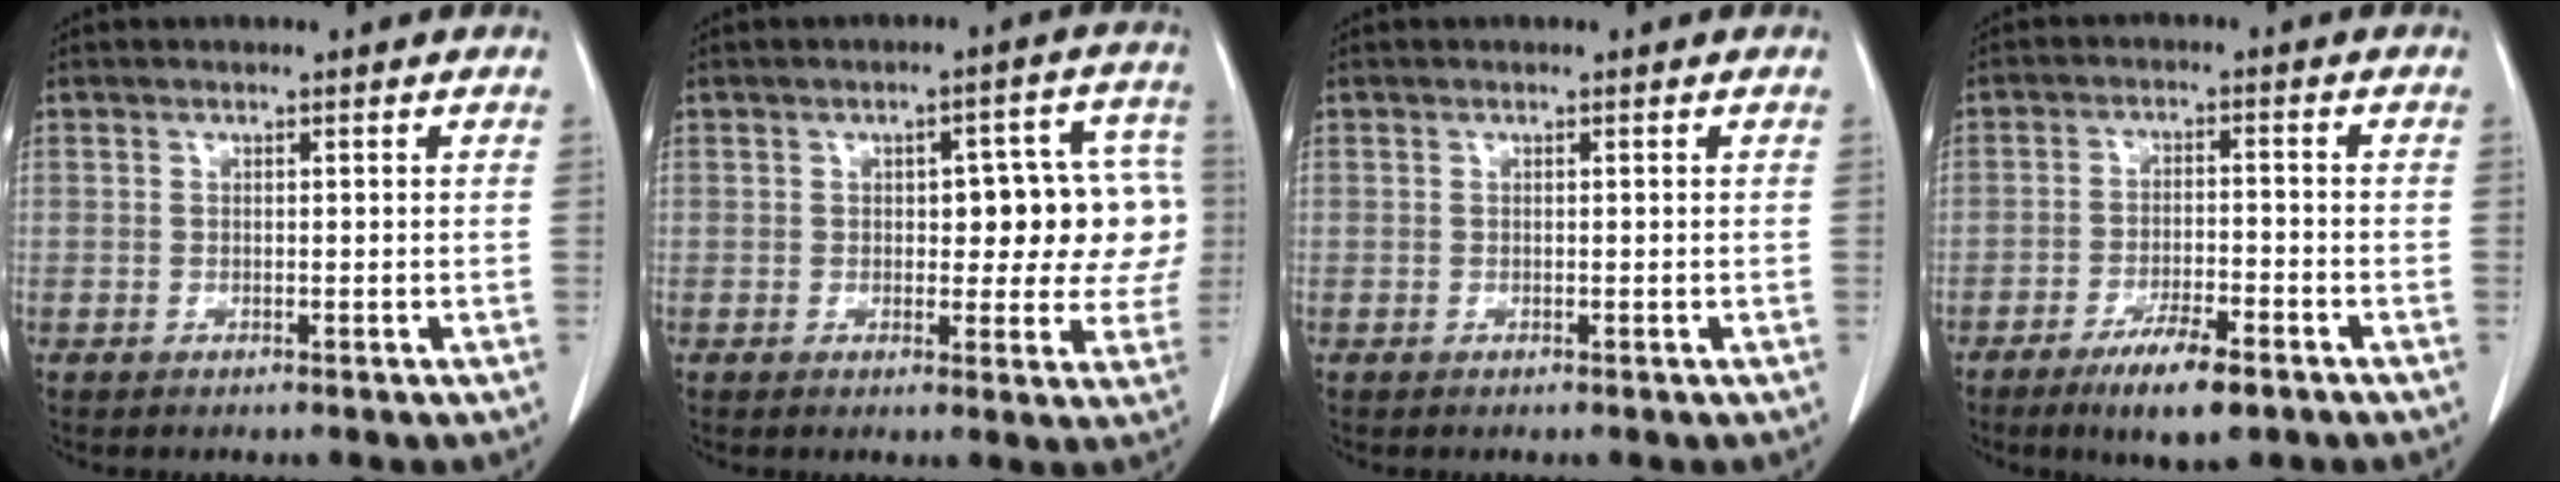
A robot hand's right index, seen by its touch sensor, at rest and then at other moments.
{"total": 10.6, "force": [0.7, 4.8, 9.5], "torque": [-0.090, 0.035, 0.010]}
{"total": 0.0}
{"total": 7.9, "force": [-5.2, 1.5, 5.9], "torque": [-0.104, -0.012, -0.083]}